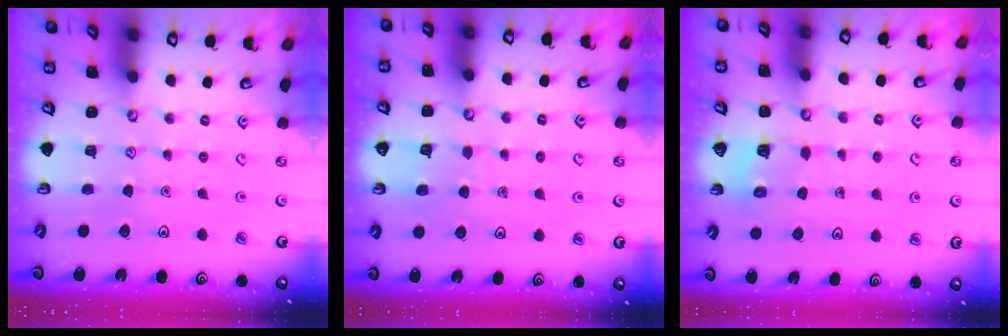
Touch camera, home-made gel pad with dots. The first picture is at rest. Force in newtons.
{"total": 4.8, "press": 4.8, "slide": 0.2}
{"total": 4.7, "press": 4.7, "slide": 0.2}